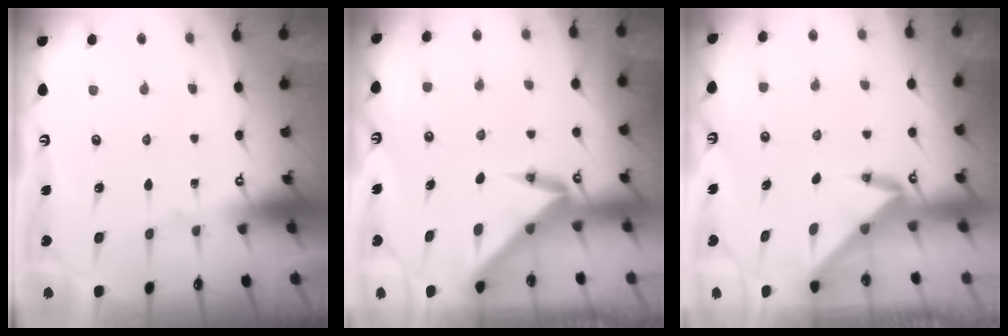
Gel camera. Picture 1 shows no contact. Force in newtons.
{"total": 3.8, "press": 3.8, "slide": 0.2}
{"total": 3.4, "press": 3.4, "slide": 0.4}